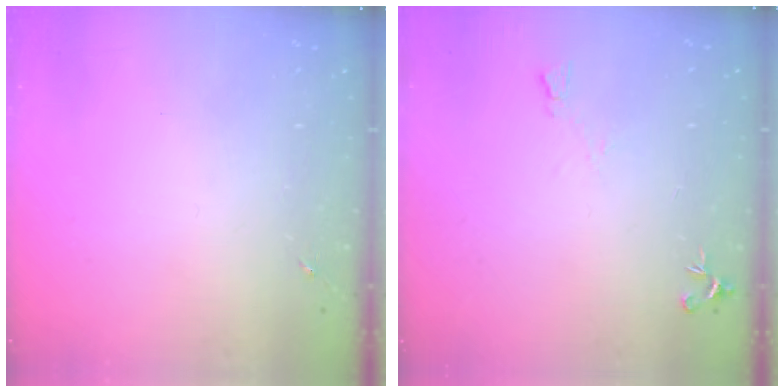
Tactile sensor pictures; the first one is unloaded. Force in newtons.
{"total": 4.4, "press": 4.3, "slide": 0.9}